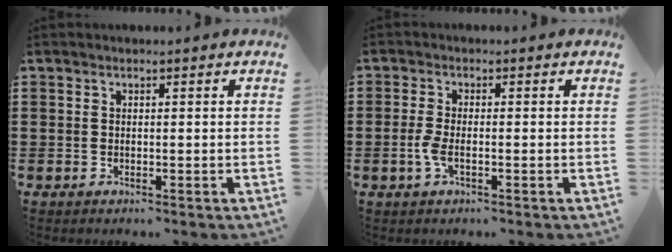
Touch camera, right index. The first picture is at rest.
{"total": 2.9, "force": [-1.0, 0.9, 2.6], "torque": [-0.068, -0.007, -0.024]}